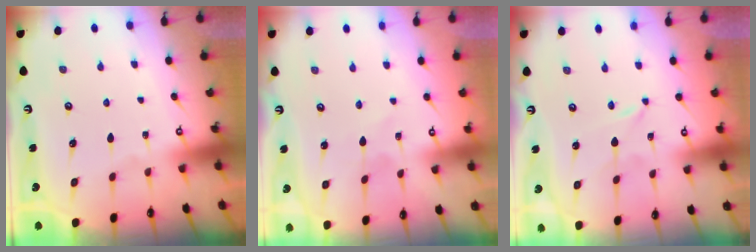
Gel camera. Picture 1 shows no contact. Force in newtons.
{"total": 2.4, "press": 2.4, "slide": 0.3}
{"total": 0.0}